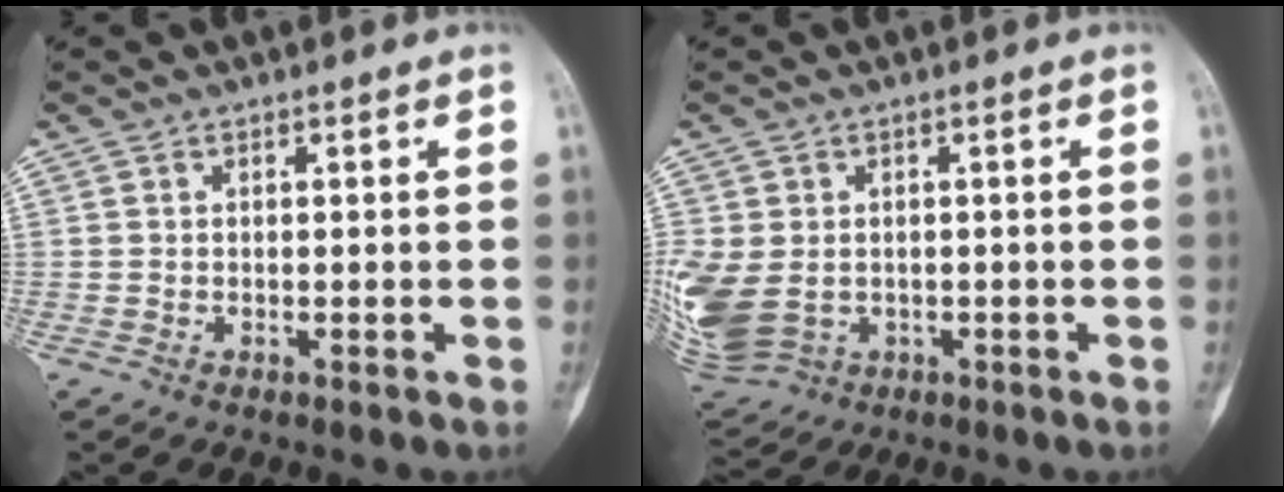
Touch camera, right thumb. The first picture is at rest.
{"total": 12.3, "force": [-1.5, 9.5, 7.7], "torque": [-0.203, -0.008, -0.007]}